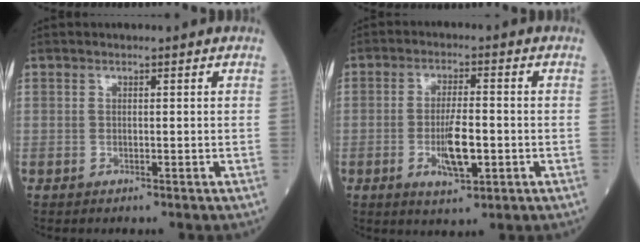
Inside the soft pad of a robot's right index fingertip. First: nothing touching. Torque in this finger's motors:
{"motor_torque": [0.30, -0.05, 0.16, 0.09]}